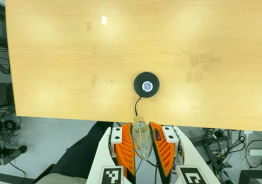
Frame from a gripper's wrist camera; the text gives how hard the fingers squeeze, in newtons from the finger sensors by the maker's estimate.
{"total": 20.2, "left": 21.4, "right": 19.0}